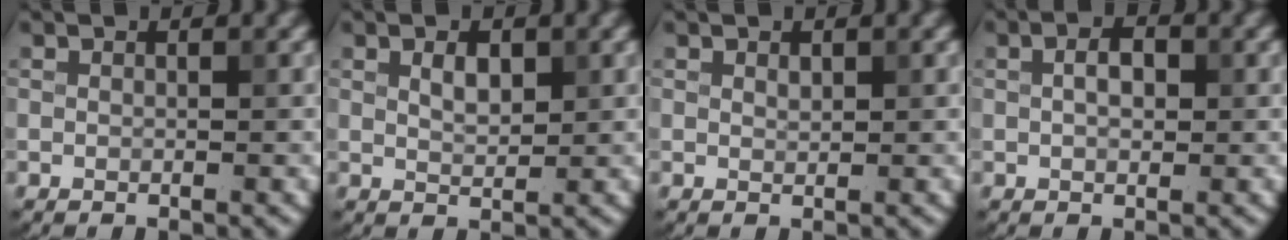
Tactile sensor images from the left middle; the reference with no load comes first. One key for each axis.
{"total": 1.9, "fx": 0.8, "fy": 1.0, "fz": 1.5, "tx": -0.028, "ty": 0.001, "tz": 0.016}
{"total": 0.6, "fx": 0.4, "fy": 0.3, "fz": 0.4, "tx": -0.008, "ty": -0.001, "tz": 0.009}
{"total": 2.5, "fx": 0.4, "fy": 1.4, "fz": 2.0, "tx": -0.029, "ty": 0.001, "tz": 0.002}